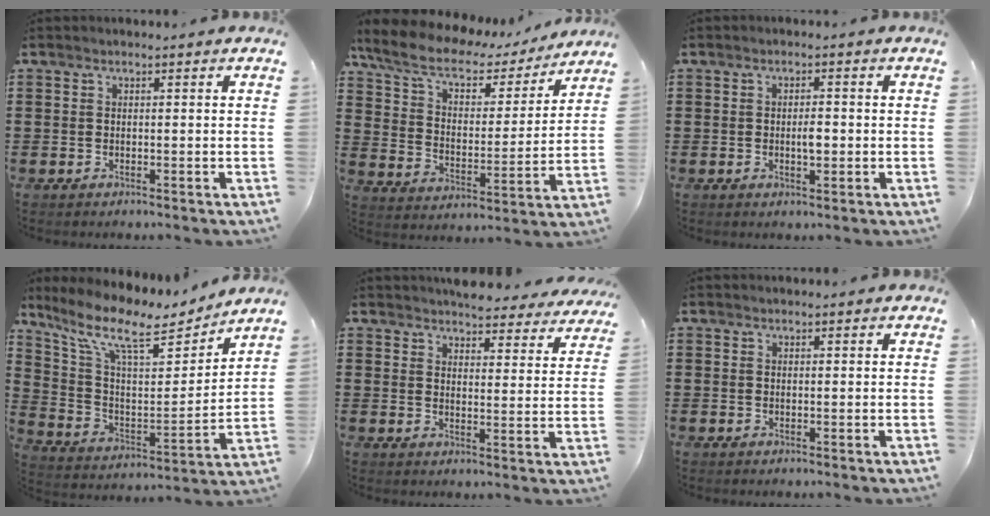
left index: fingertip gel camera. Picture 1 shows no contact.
{"total": 8.3, "force": [5.9, 3.7, 4.5], "torque": [-0.111, -0.022, 0.100]}
{"total": 2.4, "force": [-0.2, 0.8, 2.3], "torque": [-0.035, -0.003, -0.007]}
{"total": 11.2, "force": [8.4, 3.3, 6.7], "torque": [-0.157, -0.047, 0.139]}
{"total": 4.8, "force": [4.8, 0.4, 0.4], "torque": [-0.013, -0.031, 0.083]}
{"total": 0.5, "force": [0.5, 0.1, 0.2], "torque": [-0.006, 0.000, 0.010]}